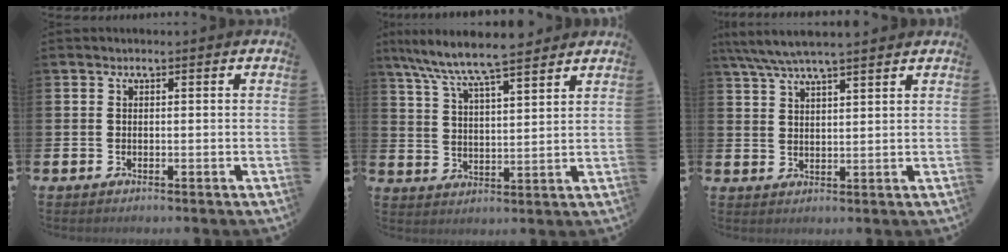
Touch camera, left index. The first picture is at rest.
{"total": 8.2, "force": [7.7, 0.8, 2.8], "torque": [-0.081, -0.036, 0.139]}
{"total": 5.6, "force": [5.1, 0.4, 2.4], "torque": [-0.061, -0.013, 0.092]}